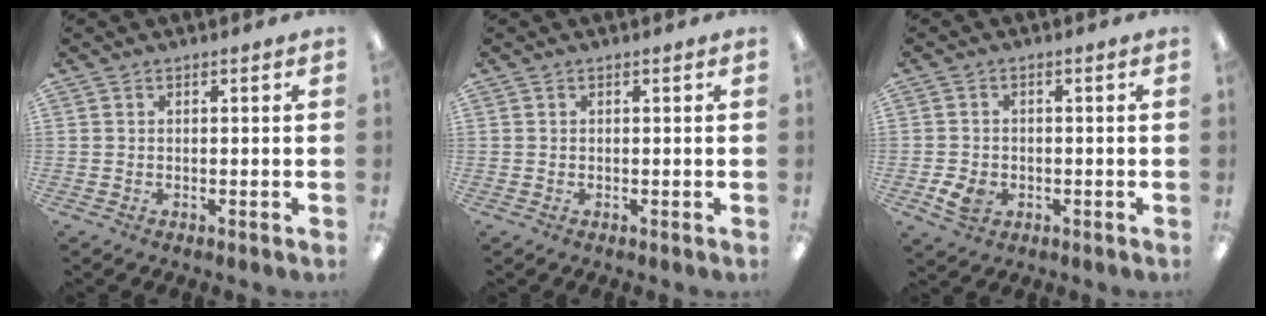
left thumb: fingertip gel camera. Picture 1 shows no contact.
{"total": 0.0}
{"total": 4.4, "force": [-1.5, 3.4, 2.4], "torque": [-0.049, 0.004, -0.025]}